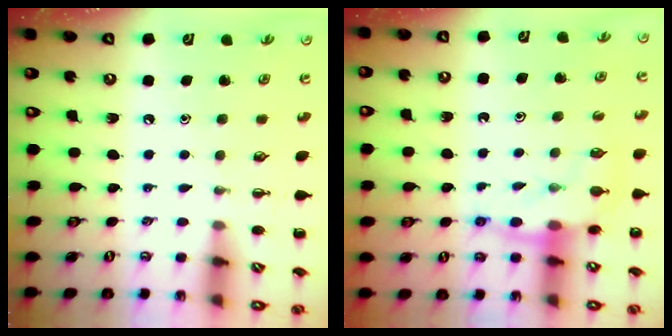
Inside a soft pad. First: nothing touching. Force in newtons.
{"total": 10.2, "press": 10.1, "slide": 1.6}